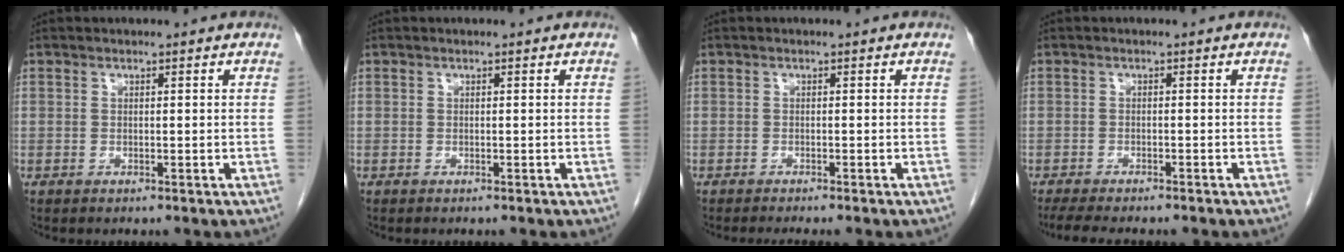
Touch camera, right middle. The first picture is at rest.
{"total": 0.0}
{"total": 2.9, "force": [-2.5, -0.1, 1.4], "torque": [-0.014, -0.003, -0.034]}
{"total": 8.4, "force": [-7.1, 1.6, 4.2], "torque": [-0.059, -0.010, -0.101]}